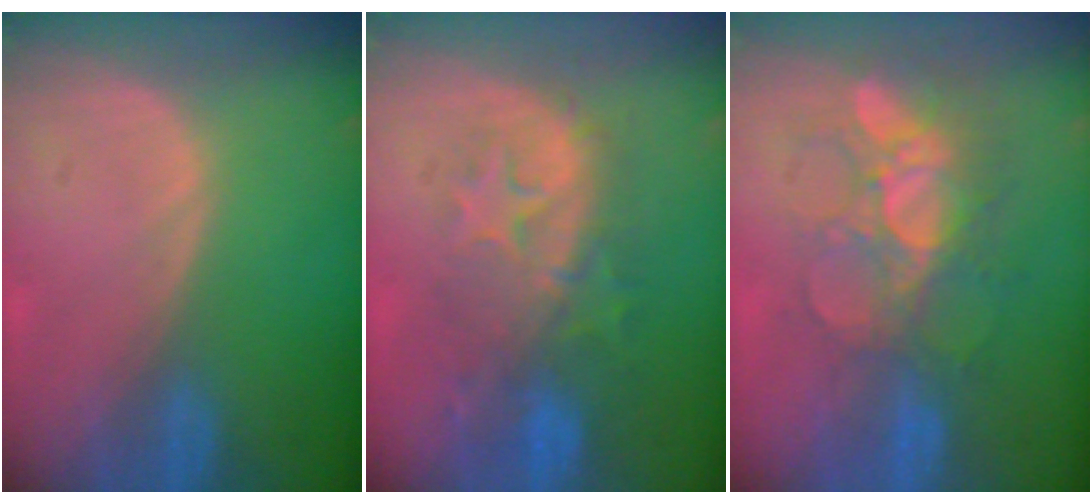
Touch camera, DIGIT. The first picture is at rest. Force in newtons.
{"total": 9.0, "press": 8.7, "slide": 2.2}
{"total": 9.6, "press": 8.5, "slide": 4.4}